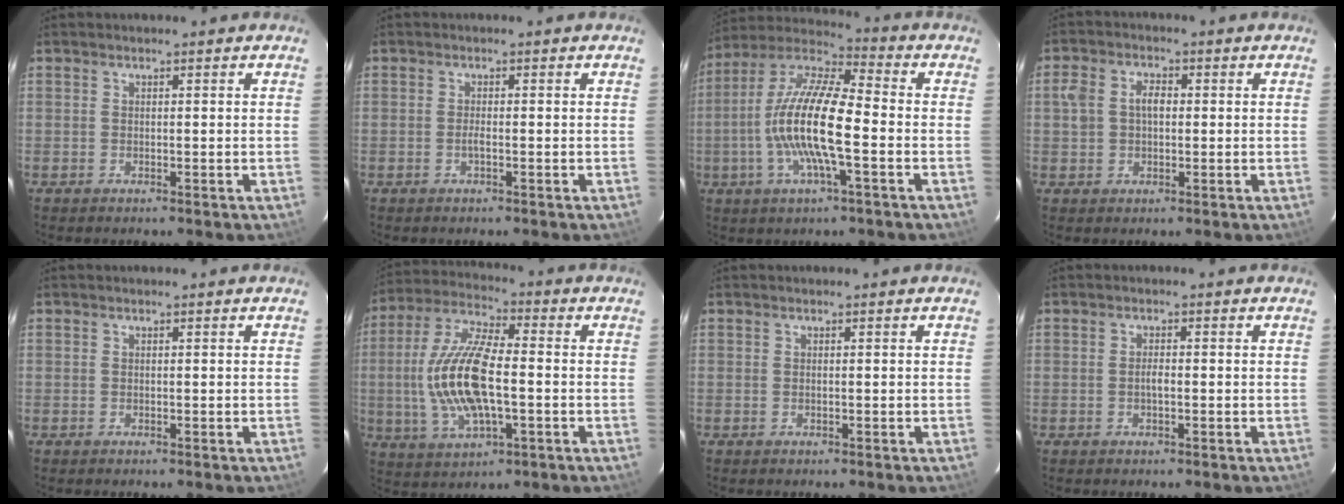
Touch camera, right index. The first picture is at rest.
{"total": 1.0, "force": [-0.4, 0.1, 0.9], "torque": [-0.019, 0.001, -0.009]}
{"total": 15.8, "force": [-3.0, 3.5, 15.1], "torque": [-0.294, 0.002, -0.067]}
{"total": 5.2, "force": [0.3, 3.6, 3.7], "torque": [-0.072, 0.015, 0.004]}
{"total": 0.0}
{"total": 16.0, "force": [-1.6, 6.2, 14.7], "torque": [-0.305, 0.003, -0.028]}
{"total": 0.0}
{"total": 1.4, "force": [-0.3, 0.5, 1.3], "torque": [-0.026, 0.002, -0.008]}